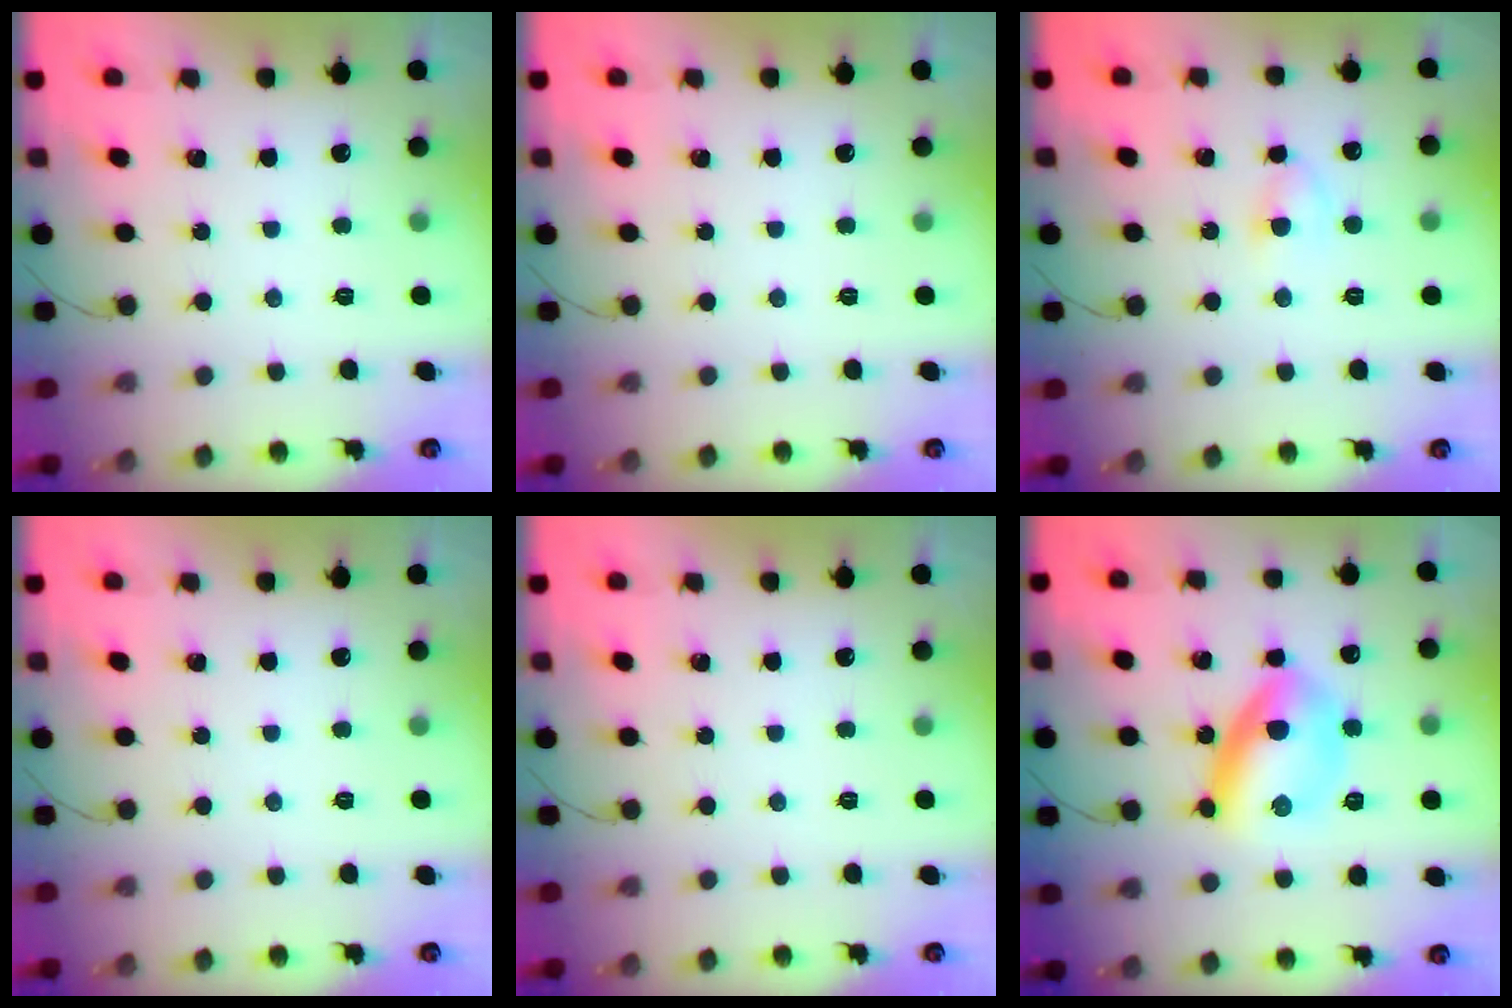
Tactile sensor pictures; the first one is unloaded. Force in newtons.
{"total": 0.0}
{"total": 3.5, "press": 3.3, "slide": 1.3}
{"total": 0.0}
{"total": 0.0}
{"total": 11.7, "press": 11.7, "slide": 0.4}